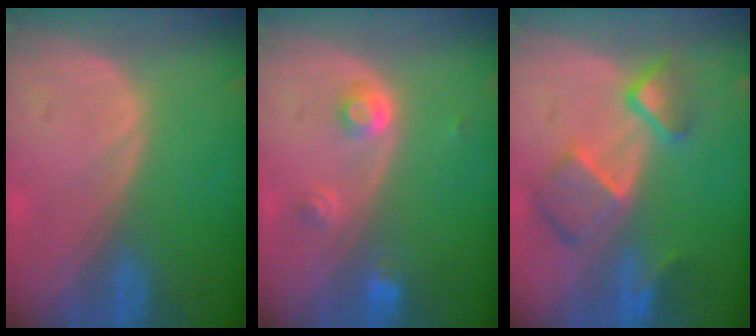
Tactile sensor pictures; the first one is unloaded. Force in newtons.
{"total": 3.0, "press": 2.8, "slide": 1.2}
{"total": 7.9, "press": 6.8, "slide": 4.0}